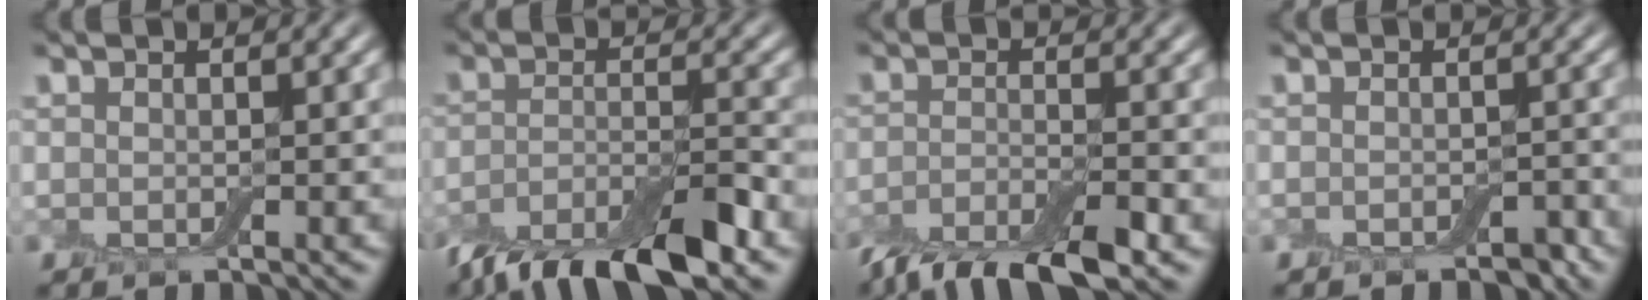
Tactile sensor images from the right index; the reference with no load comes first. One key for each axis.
{"total": 8.8, "fx": -6.5, "fy": 2.6, "fz": 5.3, "tx": -0.087, "ty": -0.008, "tz": -0.120}
{"total": 7.1, "fx": -5.3, "fy": 2.1, "fz": 4.3, "tx": -0.070, "ty": -0.009, "tz": -0.099}
{"total": 2.2, "fx": -1.8, "fy": 0.9, "fz": 0.8, "tx": -0.010, "ty": -0.004, "tz": -0.028}